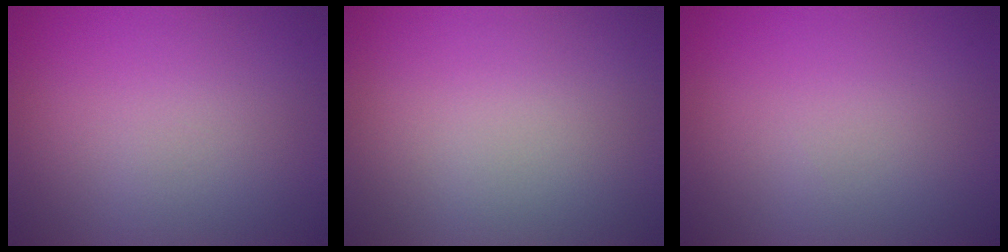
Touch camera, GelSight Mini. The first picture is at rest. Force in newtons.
{"total": 0.0}
{"total": 0.0}